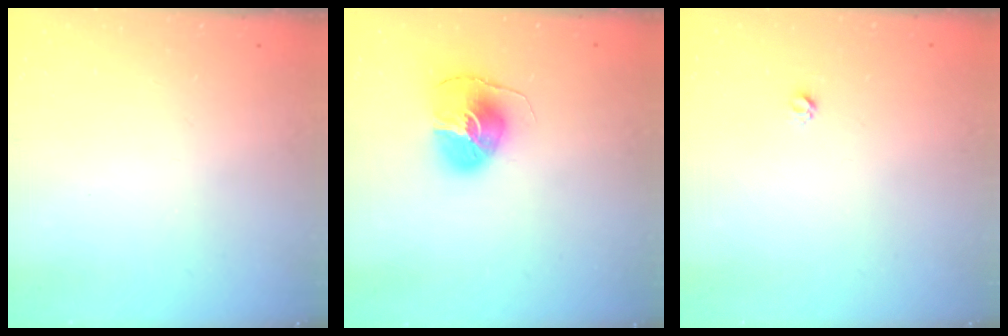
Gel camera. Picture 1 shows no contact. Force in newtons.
{"total": 8.3, "press": 8.2, "slide": 0.9}
{"total": 3.0, "press": 2.9, "slide": 0.4}